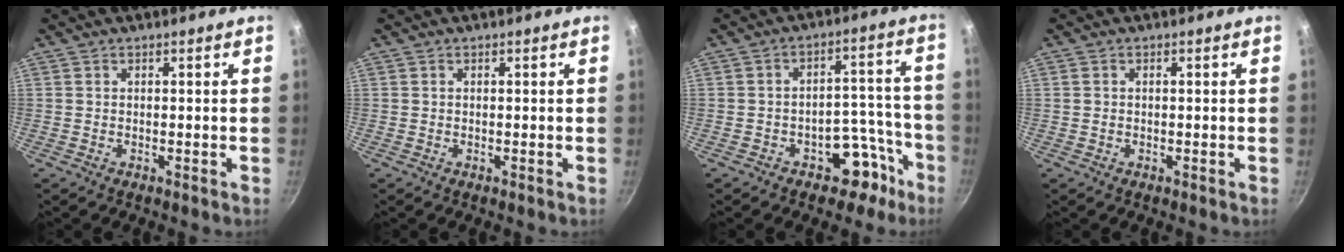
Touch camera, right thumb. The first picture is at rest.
{"total": 0.0}
{"total": 9.1, "force": [-5.5, 5.5, 4.7], "torque": [-0.021, 0.070, -0.076]}
{"total": 0.6, "force": [0.1, 0.5, 0.4], "torque": [-0.010, 0.003, 0.003]}